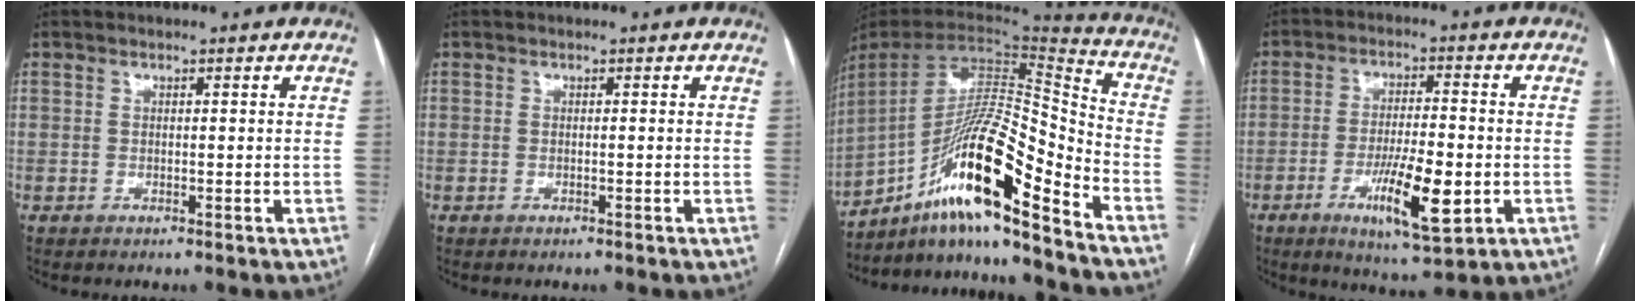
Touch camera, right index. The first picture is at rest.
{"total": 0.0}
{"total": 19.8, "force": [-13.2, 0.9, 14.7], "torque": [-0.279, 0.010, -0.237]}
{"total": 10.7, "force": [-3.6, 2.2, 9.8], "torque": [-0.172, -0.014, -0.052]}